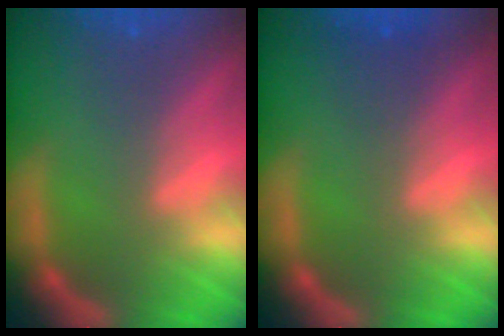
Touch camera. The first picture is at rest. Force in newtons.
{"total": 1.5}